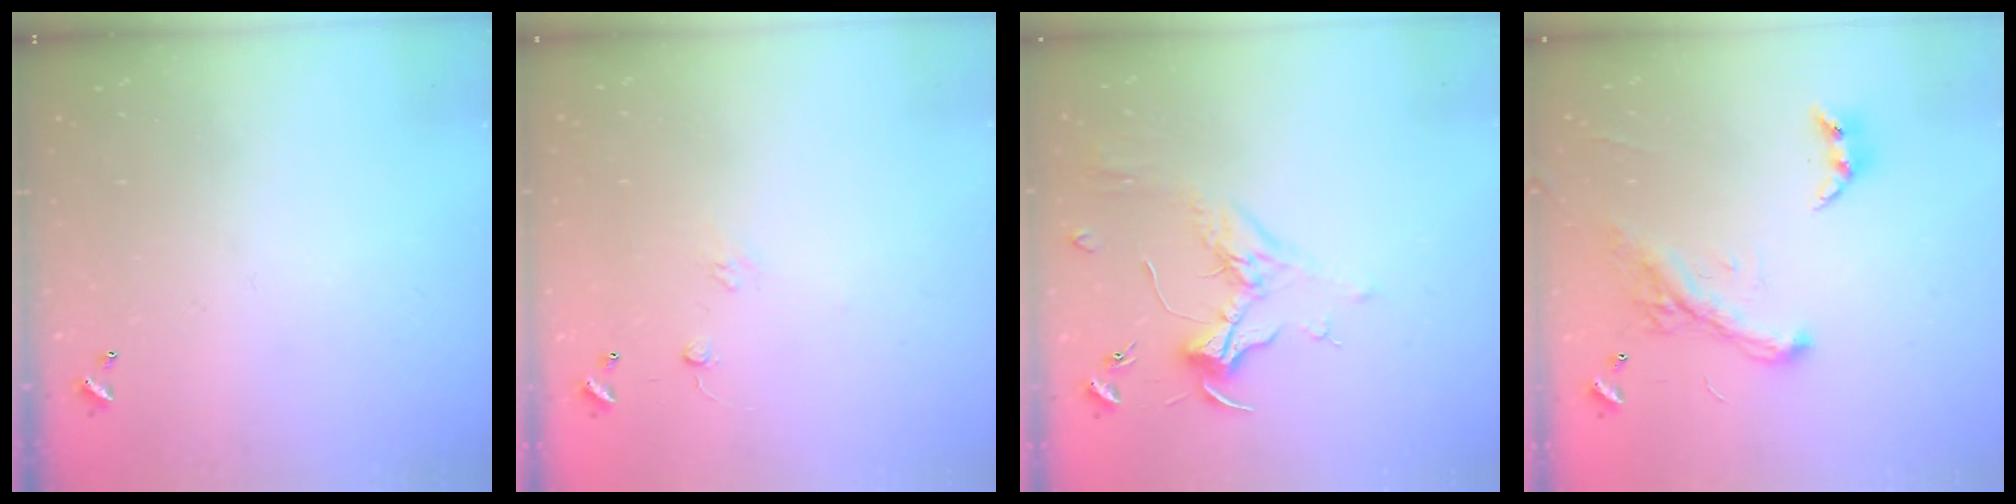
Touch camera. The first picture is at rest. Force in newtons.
{"total": 6.7, "press": 6.6, "slide": 0.6}
{"total": 2.0, "press": 1.9, "slide": 0.7}
{"total": 2.2, "press": 2.2, "slide": 0.1}